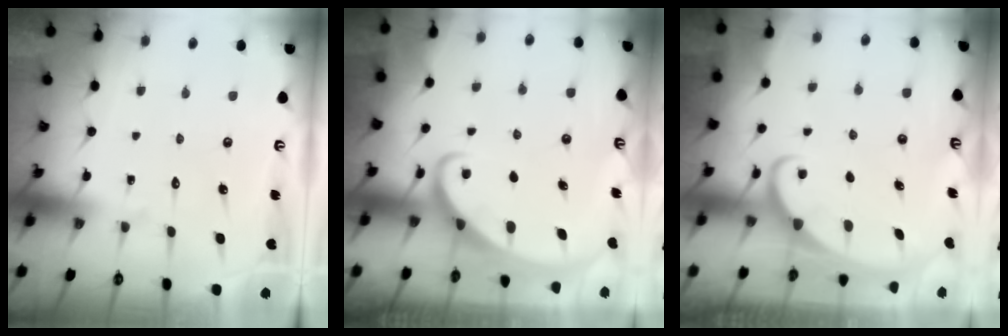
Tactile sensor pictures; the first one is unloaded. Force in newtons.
{"total": 2.2, "press": 2.2, "slide": 0.3}
{"total": 2.1, "press": 2.0, "slide": 0.3}